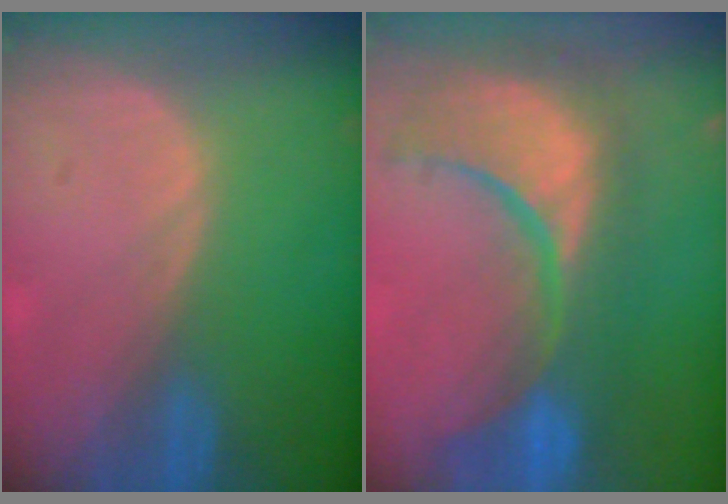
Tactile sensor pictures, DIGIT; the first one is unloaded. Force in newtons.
{"total": 13.5, "press": 11.8, "slide": 6.6}